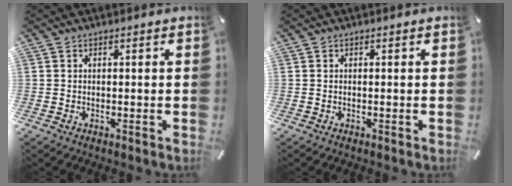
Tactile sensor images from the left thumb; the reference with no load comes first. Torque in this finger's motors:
{"motor_torque": [-0.03, 0.15, -0.05, -0.11, 0.00]}